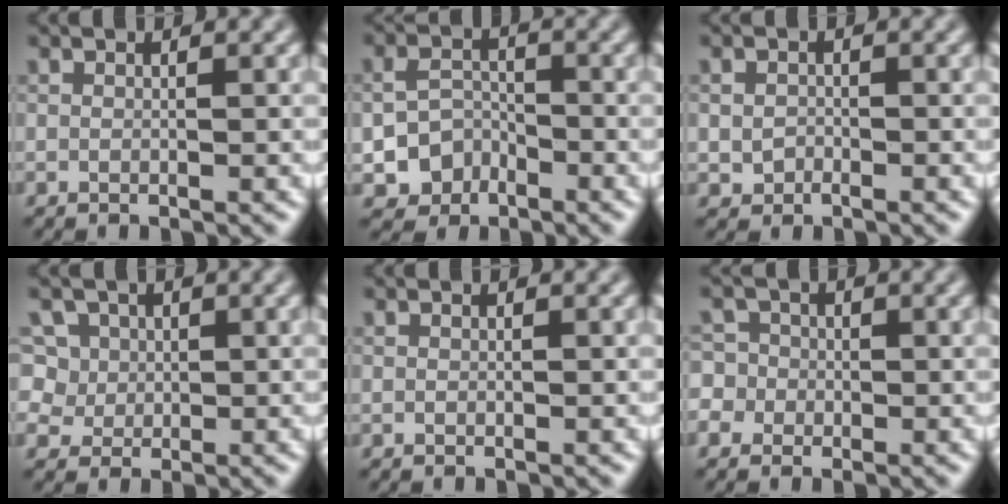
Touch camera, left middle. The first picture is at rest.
{"total": 3.4, "force": [-1.9, 2.5, 1.2], "torque": [-0.017, -0.001, -0.032]}
{"total": 1.2, "force": [-0.4, 1.0, 0.5], "torque": [-0.004, -0.001, -0.011]}
{"total": 7.9, "force": [3.6, 6.1, 3.6], "torque": [-0.065, 0.023, 0.034]}
{"total": 0.0}
{"total": 4.3, "force": [-0.9, 4.0, 1.2], "torque": [-0.008, 0.025, -0.051]}